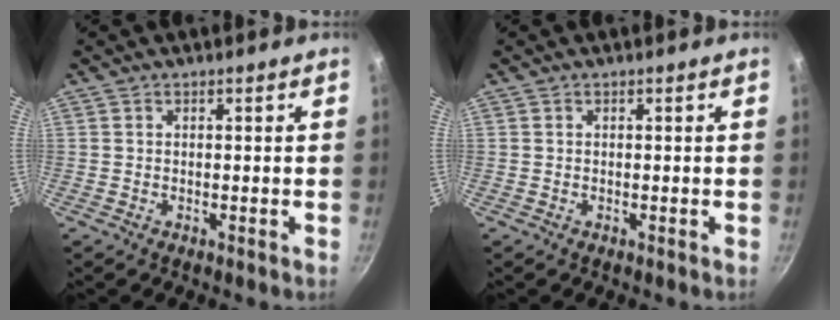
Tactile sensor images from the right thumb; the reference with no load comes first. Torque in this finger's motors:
{"motor_torque": [0.00, 0.00, 0.14, 0.12, 0.04]}